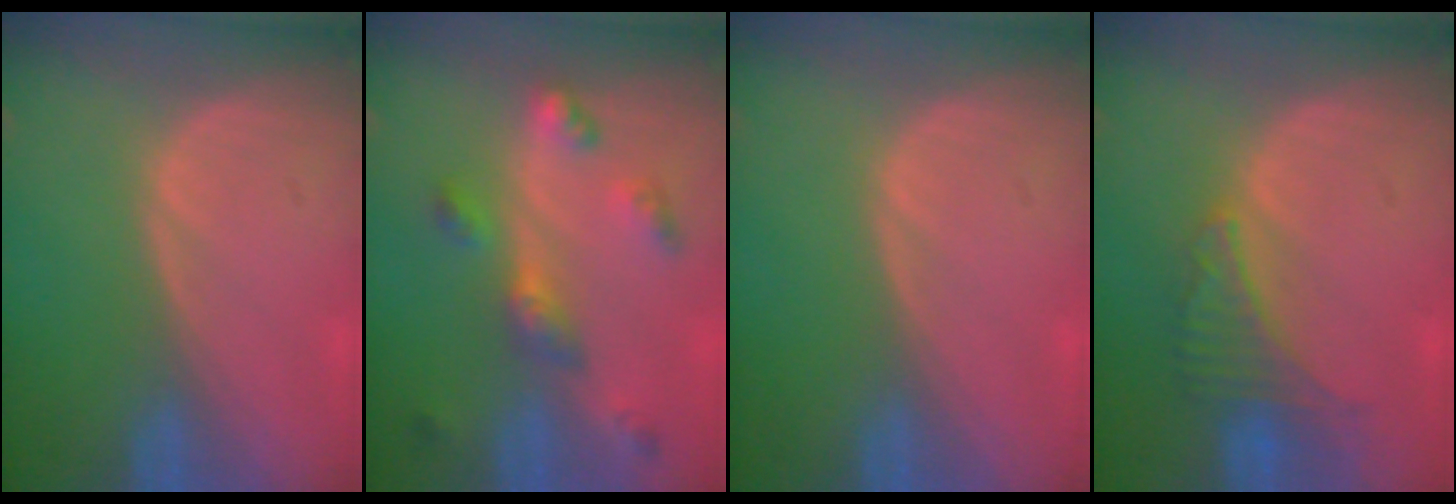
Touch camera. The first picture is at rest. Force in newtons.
{"total": 6.5, "press": 5.8, "slide": 2.9}
{"total": 0.0}
{"total": 5.0, "press": 5.0, "slide": 0.4}